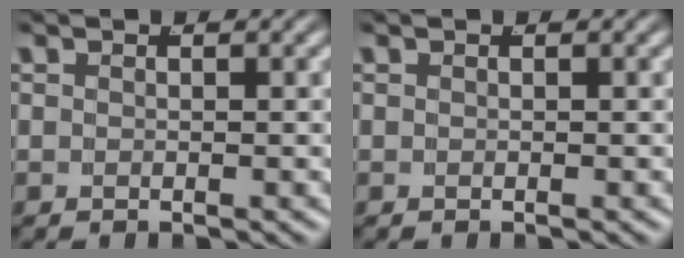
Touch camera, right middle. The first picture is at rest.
{"total": 0.0}